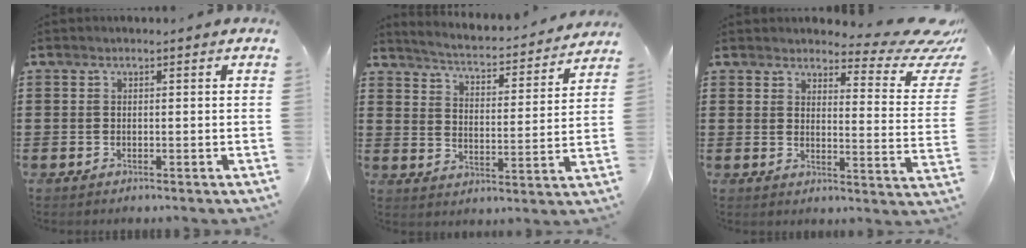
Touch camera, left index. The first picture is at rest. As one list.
[{"total": 3.0, "force": [2.9, -0.4, 0.6], "torque": [-0.033, -0.036, 0.038]}, {"total": 6.2, "force": [5.0, 1.4, 3.3], "torque": [-0.046, -0.044, 0.080]}]